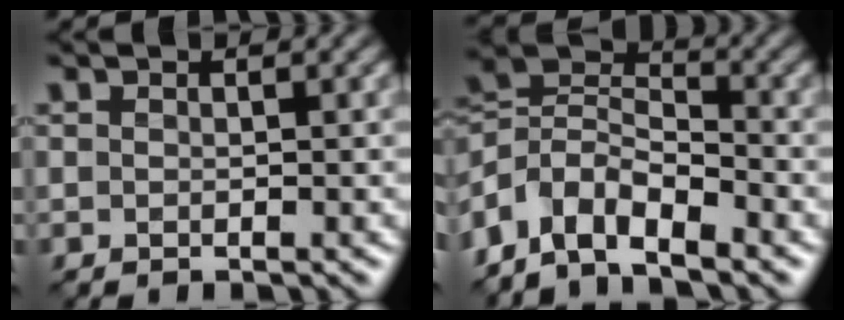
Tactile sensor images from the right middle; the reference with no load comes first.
{"total": 6.6, "force": [-4.2, 3.3, 4.0], "torque": [-0.078, 0.006, -0.097]}